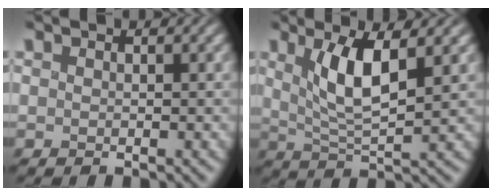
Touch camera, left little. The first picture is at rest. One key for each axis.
{"total": 4.8, "fx": 1.3, "fy": 1.4, "fz": 4.4, "tx": -0.085, "ty": -0.006, "tz": 0.025}